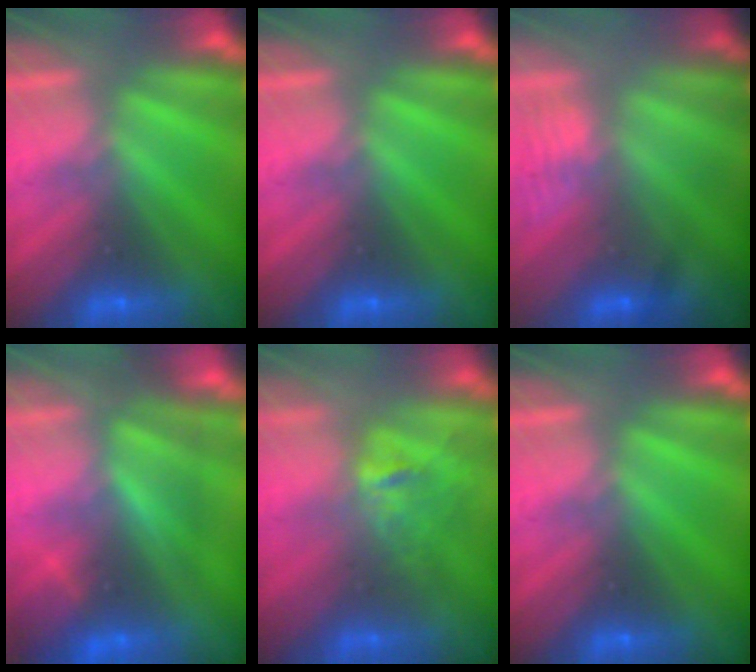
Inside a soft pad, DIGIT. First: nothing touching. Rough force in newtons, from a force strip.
{"total": 0.0}
{"total": 2.8}
{"total": 3.8}
{"total": 2.7}
{"total": 0.0}